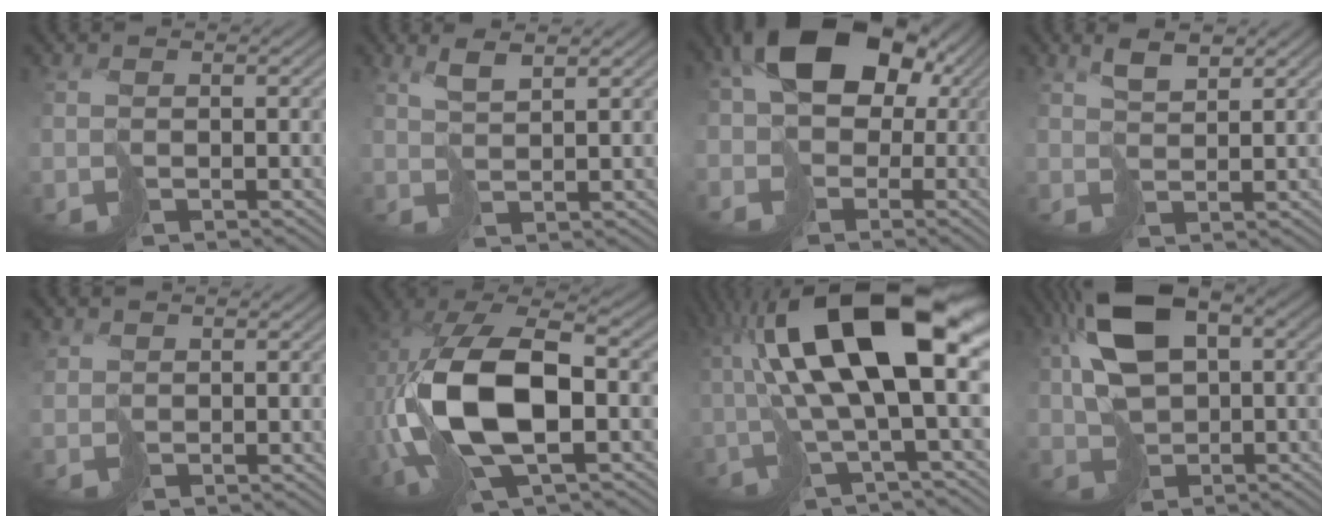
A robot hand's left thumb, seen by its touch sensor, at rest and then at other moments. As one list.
[{"total": 2.9, "force": [1.9, 0.5, 2.1], "torque": [-0.047, 0.005, 0.040]}, {"total": 14.6, "force": [0.6, 11.6, 8.9], "torque": [-0.178, 0.008, -0.007]}, {"total": 3.2, "force": [2.1, 1.0, 2.1], "torque": [-0.048, 0.004, 0.042]}, {"total": 1.8, "force": [1.3, 1.2, 0.3], "torque": [-0.013, 0.002, 0.027]}, {"total": 16.4, "force": [-1.5, 7.9, 14.2], "torque": [-0.334, -0.002, -0.029]}, {"total": 16.6, "force": [2.8, 4.6, 15.7], "torque": [-0.298, 0.012, 0.052]}, {"total": 12.2, "force": [2.2, 7.9, 9.0], "torque": [-0.200, 0.001, 0.043]}]